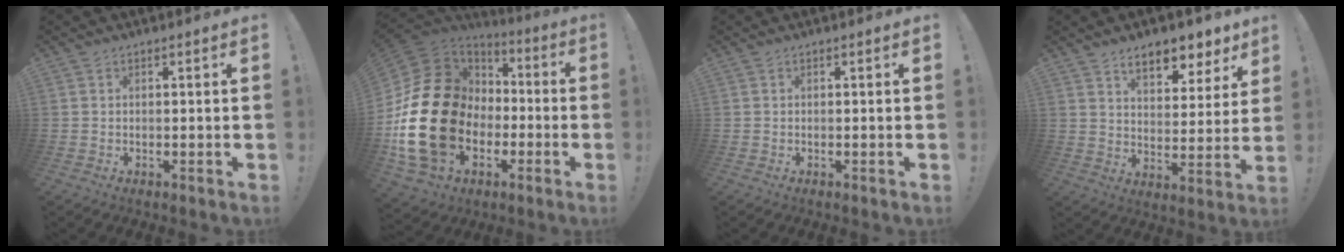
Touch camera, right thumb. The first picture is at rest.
{"total": 27.3, "force": [-3.6, 20.5, 17.6], "torque": [-0.335, 0.017, -0.023]}
{"total": 0.0}
{"total": 10.7, "force": [7.9, 4.9, 5.2], "torque": [-0.065, -0.056, 0.139]}